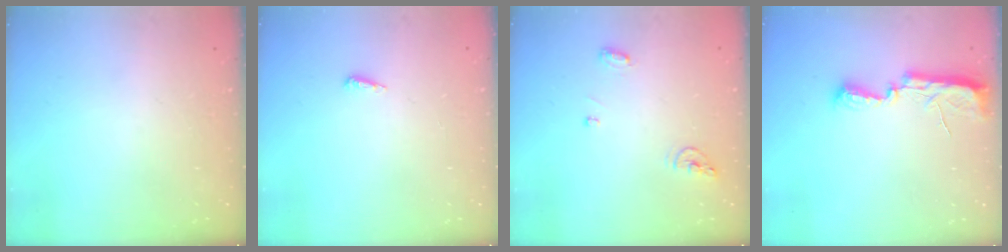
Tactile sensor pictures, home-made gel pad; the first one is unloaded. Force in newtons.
{"total": 4.1, "press": 4.0, "slide": 0.8}
{"total": 6.5, "press": 6.5, "slide": 0.5}
{"total": 10.5, "press": 9.1, "slide": 5.2}